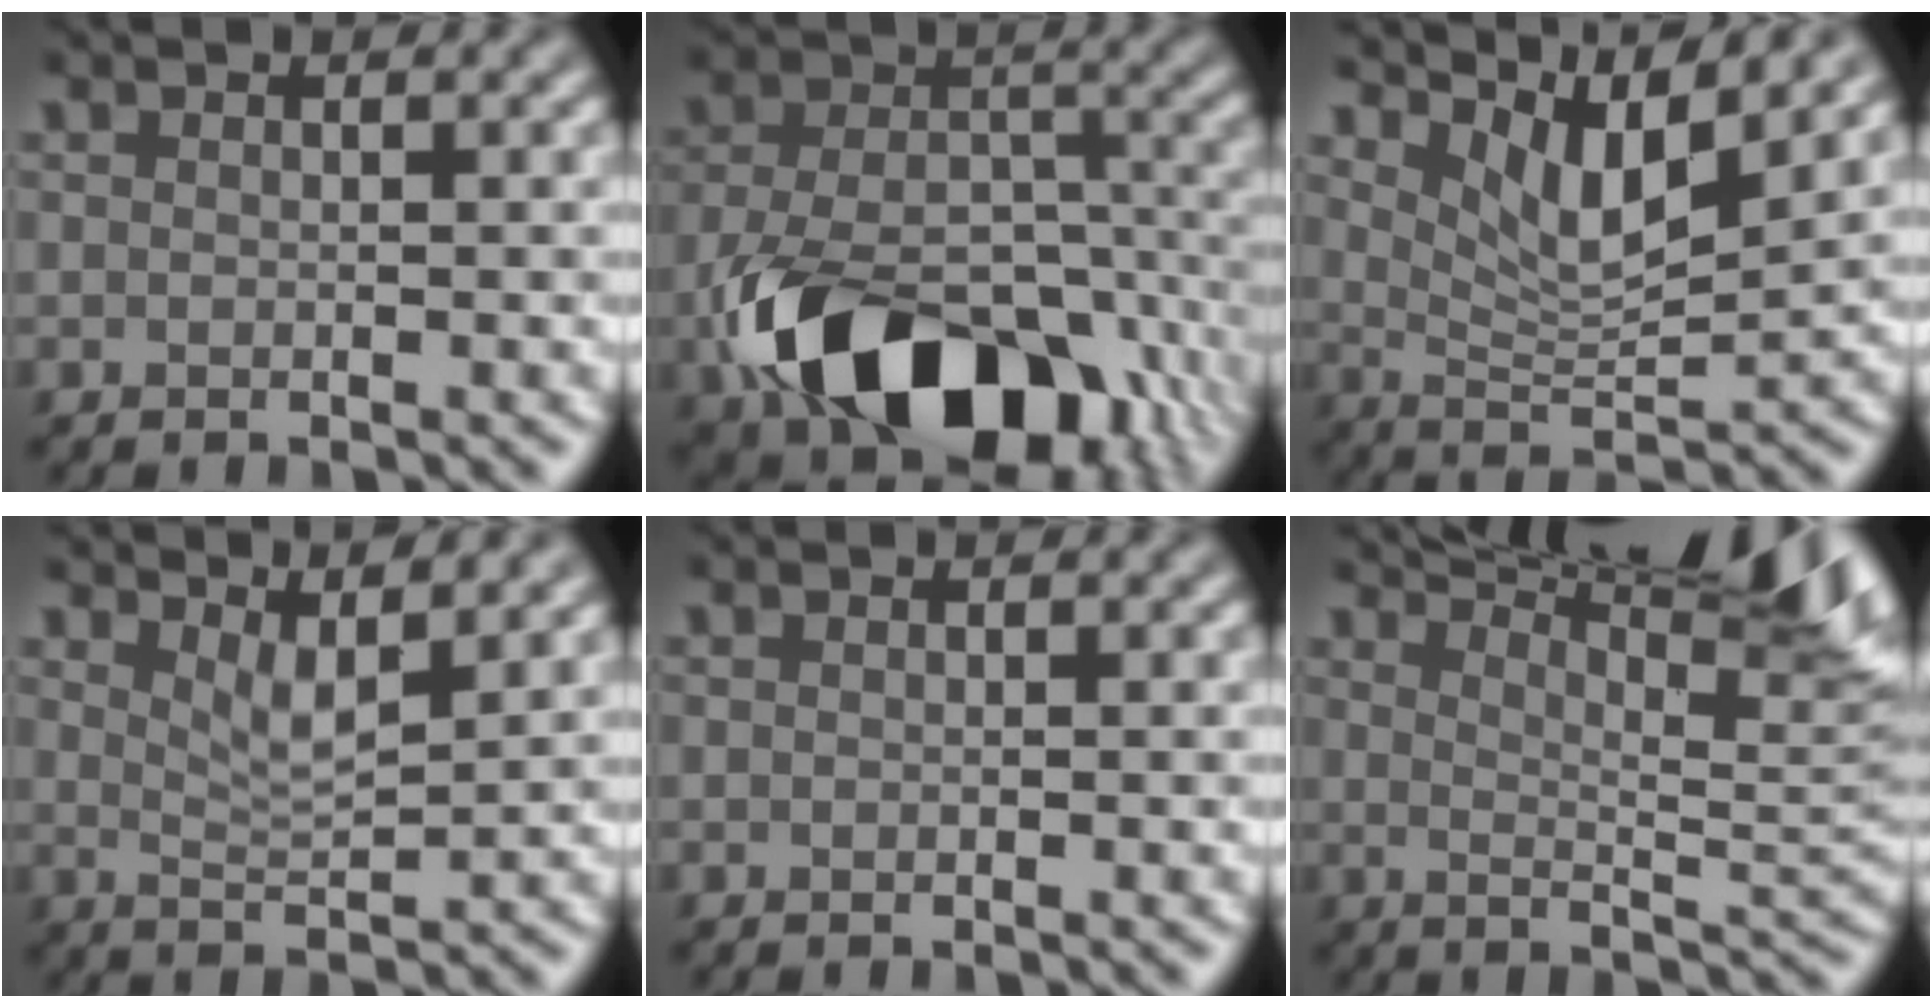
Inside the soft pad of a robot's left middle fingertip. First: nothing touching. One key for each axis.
{"total": 12.4, "fx": -6.4, "fy": 7.2, "fz": 7.9, "tx": -0.152, "ty": -0.021, "tz": -0.106}
{"total": 5.8, "fx": 3.7, "fy": 1.5, "fz": 4.2, "tx": -0.081, "ty": -0.010, "tz": 0.068}
{"total": 3.5, "fx": 2.5, "fy": 0.7, "fz": 2.4, "tx": -0.038, "ty": -0.004, "tz": 0.048}
{"total": 0.0}
{"total": 13.7, "fx": 9.2, "fy": 2.8, "fz": 9.7, "tx": -0.135, "ty": 0.018, "tz": 0.131}